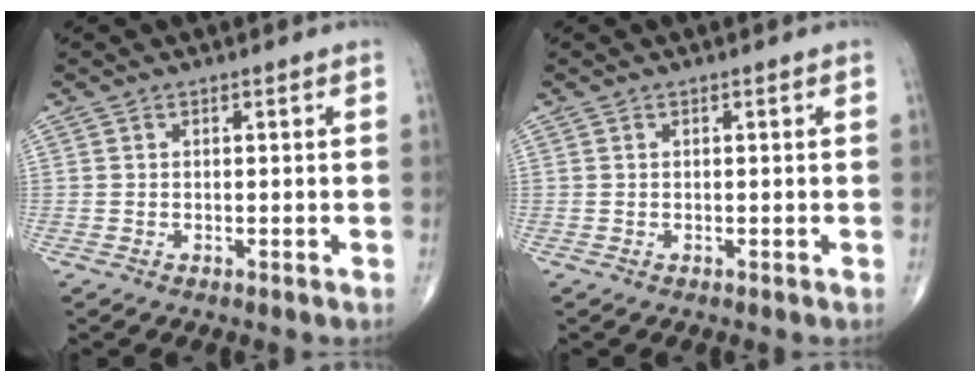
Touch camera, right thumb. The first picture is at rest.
{"total": 0.0}